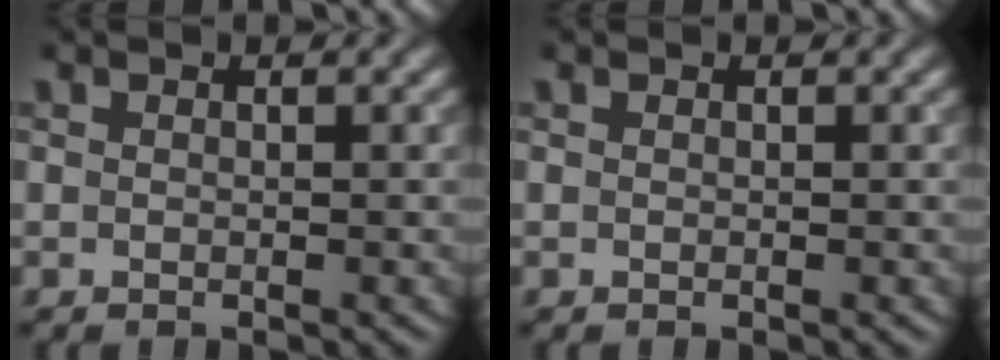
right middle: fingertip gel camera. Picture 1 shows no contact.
{"total": 0.0}